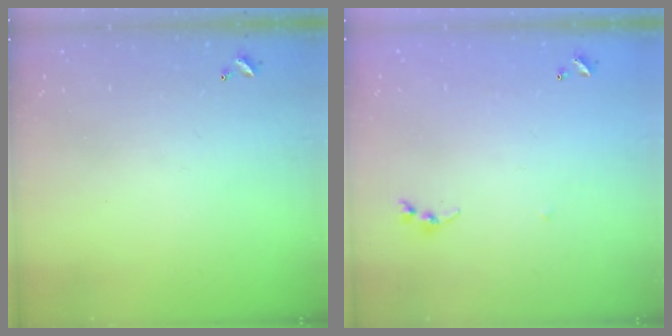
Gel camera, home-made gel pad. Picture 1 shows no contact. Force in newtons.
{"total": 5.0, "press": 5.0, "slide": 0.6}